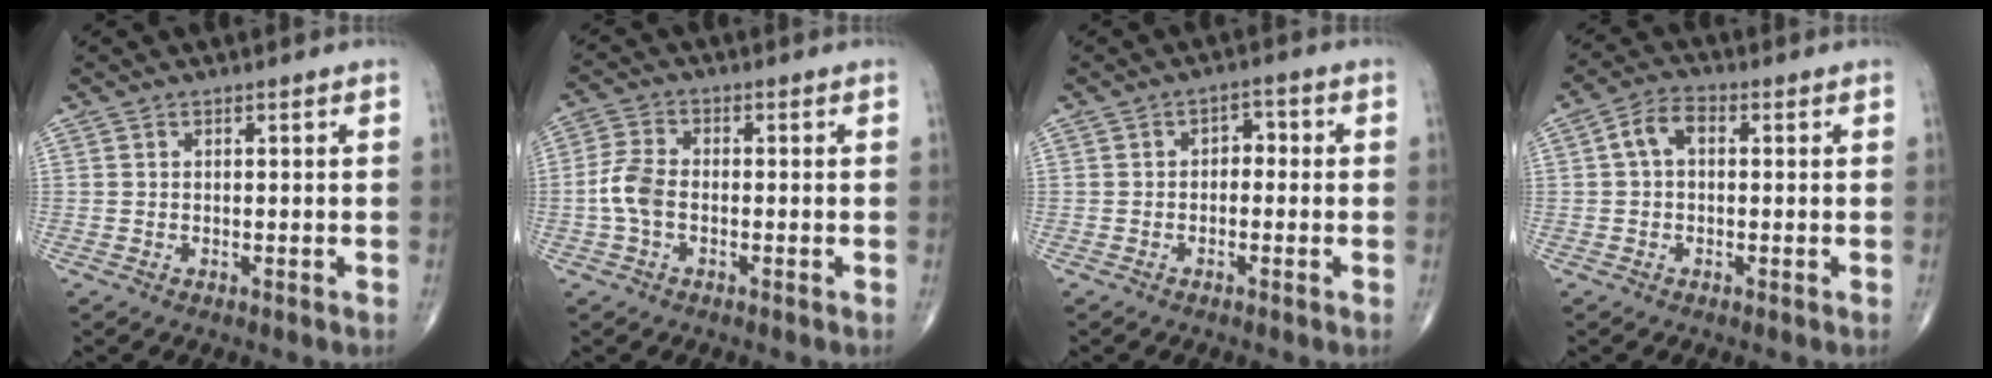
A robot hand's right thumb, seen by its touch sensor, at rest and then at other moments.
{"total": 5.4, "force": [-1.2, 3.2, 4.2], "torque": [-0.098, 0.016, -0.030]}
{"total": 3.0, "force": [-0.2, 2.1, 2.2], "torque": [-0.012, 0.015, -0.013]}
{"total": 5.0, "force": [0.6, 3.1, 3.9], "torque": [-0.068, 0.018, 0.003]}